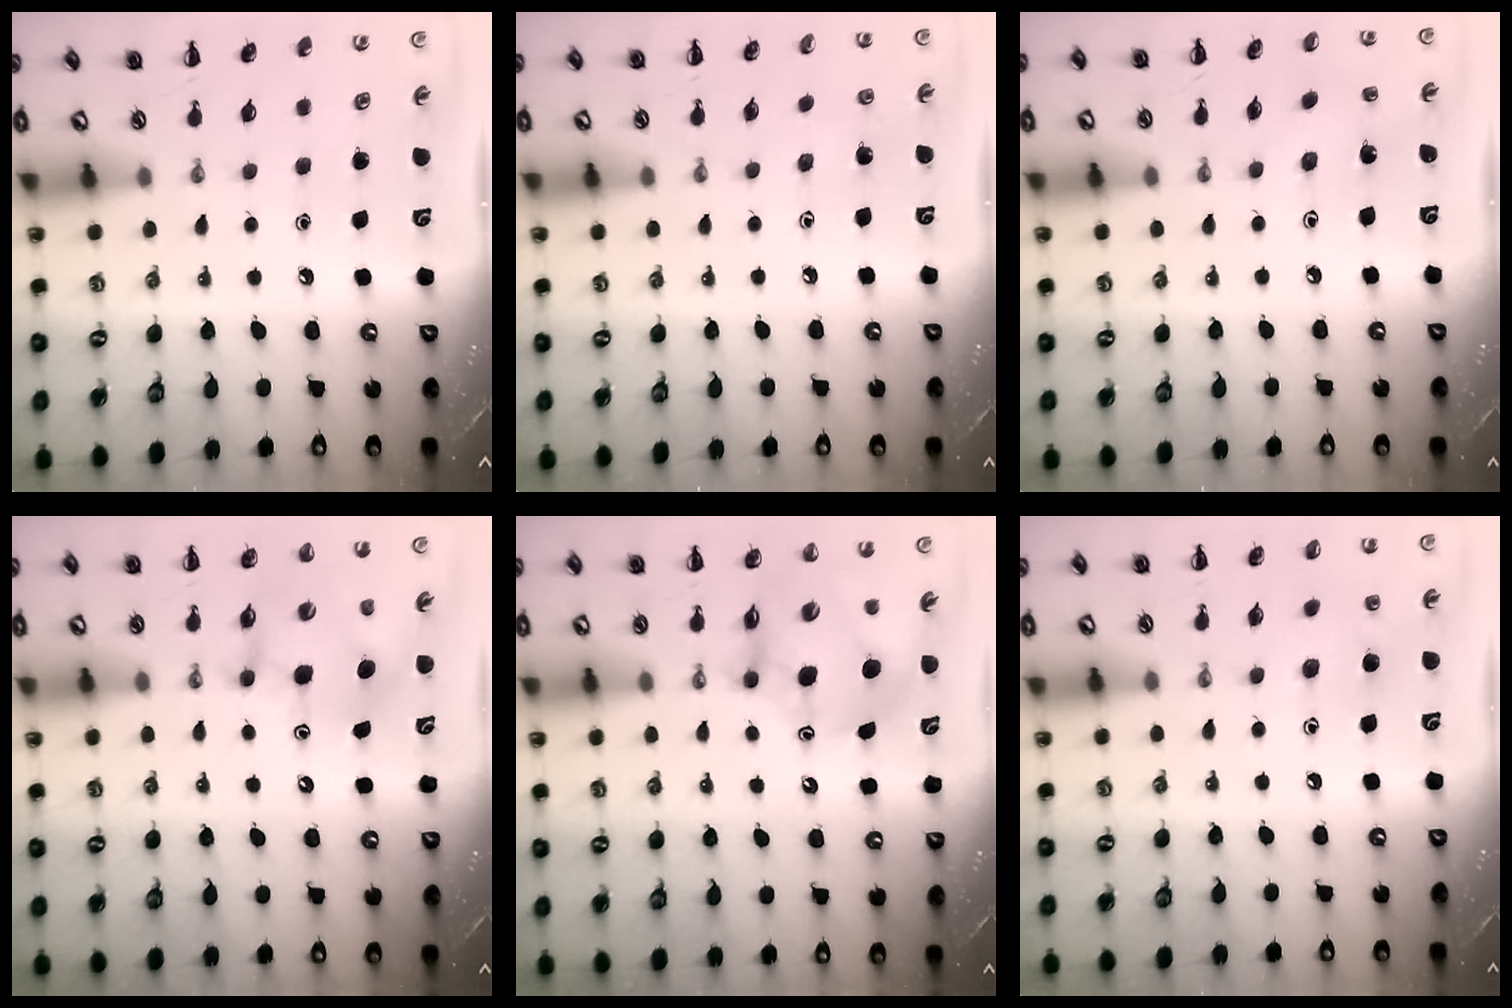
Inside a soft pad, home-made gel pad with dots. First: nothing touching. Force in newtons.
{"total": 2.7, "press": 2.6, "slide": 1.0}
{"total": 1.7, "press": 1.6, "slide": 0.6}
{"total": 8.0, "press": 7.8, "slide": 2.0}
{"total": 10.2, "press": 9.8, "slide": 2.9}
{"total": 6.4, "press": 6.0, "slide": 2.1}